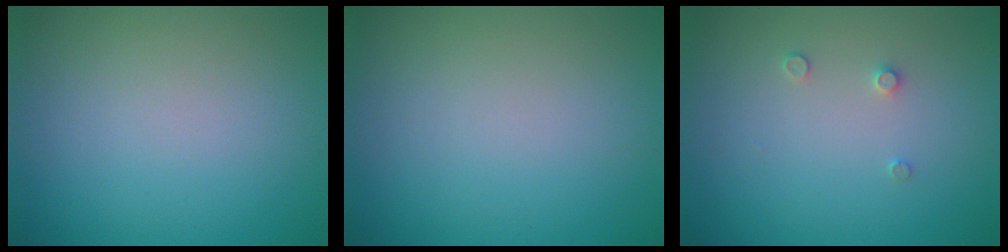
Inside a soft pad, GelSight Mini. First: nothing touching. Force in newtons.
{"total": 0.0}
{"total": 0.8, "press": 0.8, "slide": 0.0}